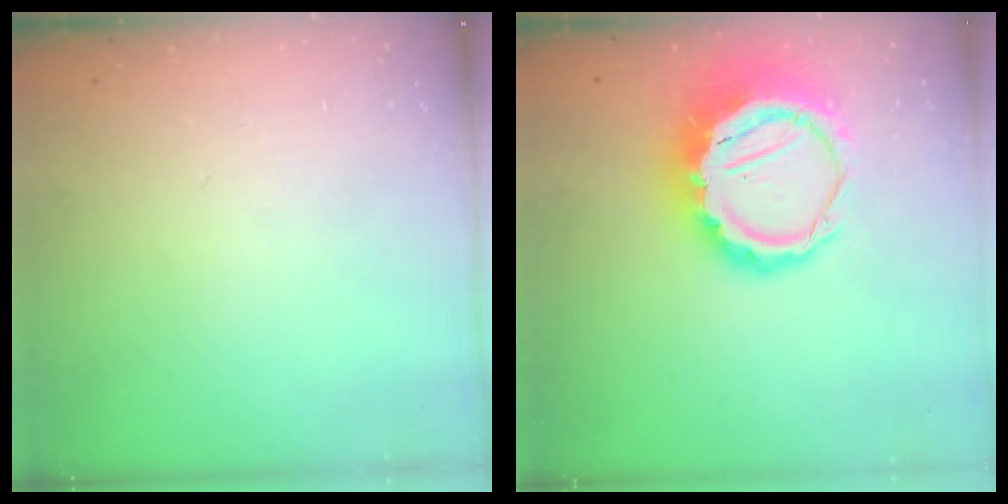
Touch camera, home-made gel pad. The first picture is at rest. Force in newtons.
{"total": 13.2, "press": 12.9, "slide": 2.8}